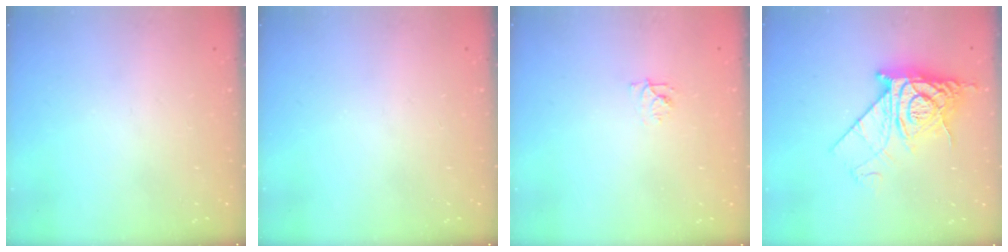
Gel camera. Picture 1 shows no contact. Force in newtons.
{"total": 0.0}
{"total": 4.4, "press": 4.3, "slide": 0.5}
{"total": 12.2, "press": 12.2, "slide": 1.1}